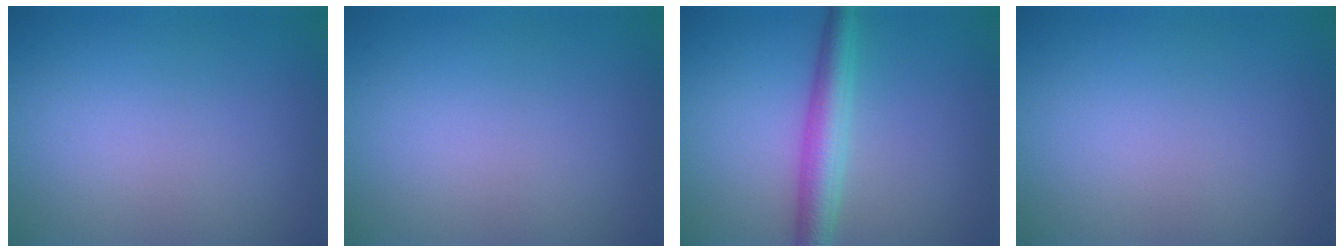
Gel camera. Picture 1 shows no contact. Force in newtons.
{"total": 0.0}
{"total": 4.0, "press": 4.0, "slide": 0.1}
{"total": 0.0}